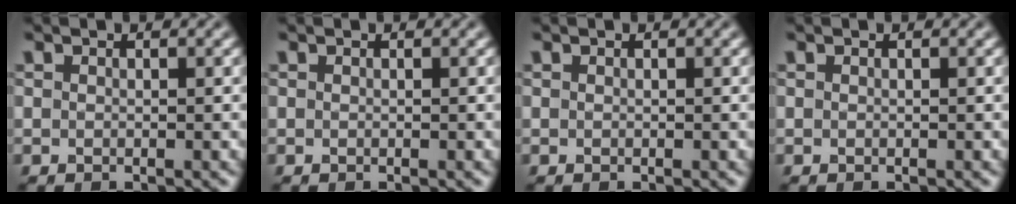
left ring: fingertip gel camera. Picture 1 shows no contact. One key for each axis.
{"total": 0.0}
{"total": 0.0}
{"total": 0.0}